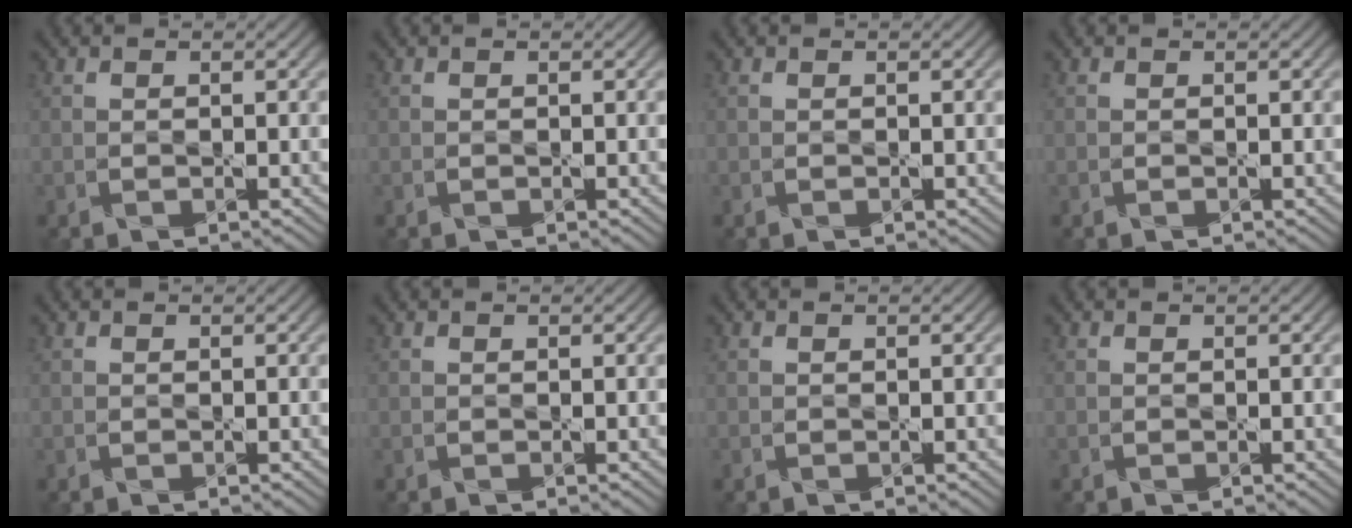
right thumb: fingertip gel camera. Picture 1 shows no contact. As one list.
[{"total": 0.0}, {"total": 0.0}, {"total": 0.0}, {"total": 0.0}, {"total": 0.0}, {"total": 0.0}, {"total": 0.0}]